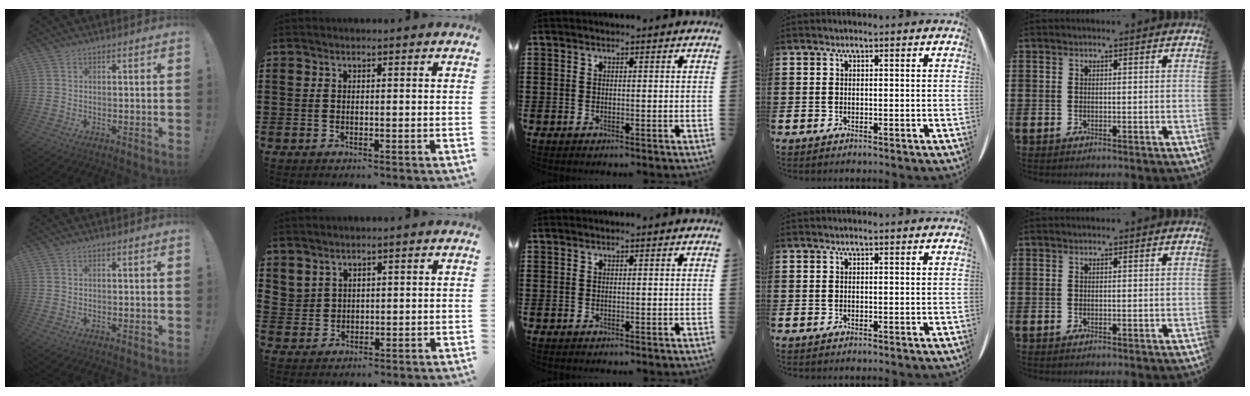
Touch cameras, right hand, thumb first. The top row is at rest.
{"index": {"total": 2.6, "force": [2.2, 1.4, 0.2], "torque": [-0.012, 0.001, 0.043]}}